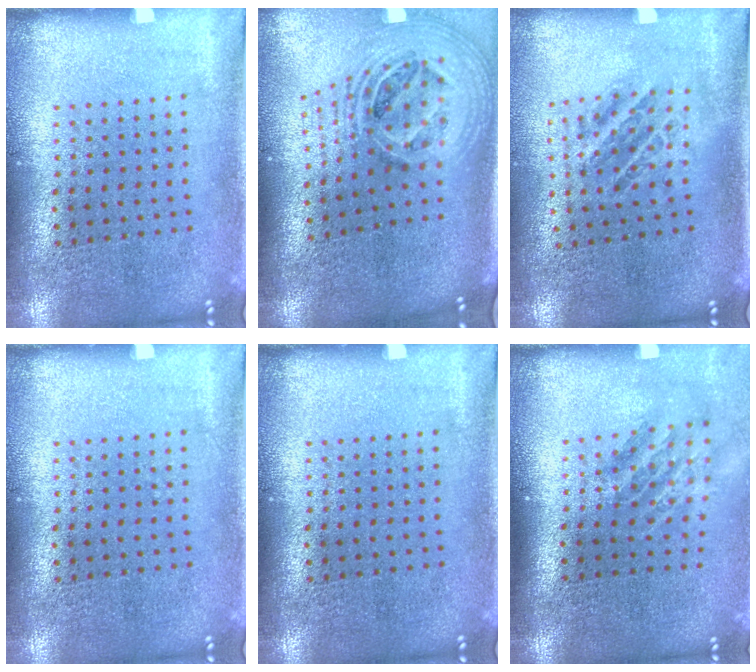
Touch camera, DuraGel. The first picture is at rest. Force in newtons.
{"total": 2.7, "press": 1.9, "slide": 1.9}
{"total": 1.0, "press": 1.0, "slide": 0.2}
{"total": 0.0}
{"total": 0.0}
{"total": 1.6, "press": 1.1, "slide": 1.1}